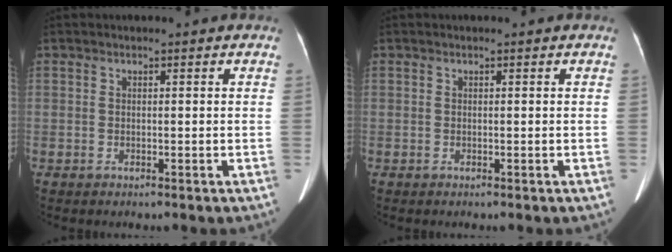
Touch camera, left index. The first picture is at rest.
{"total": 0.0}